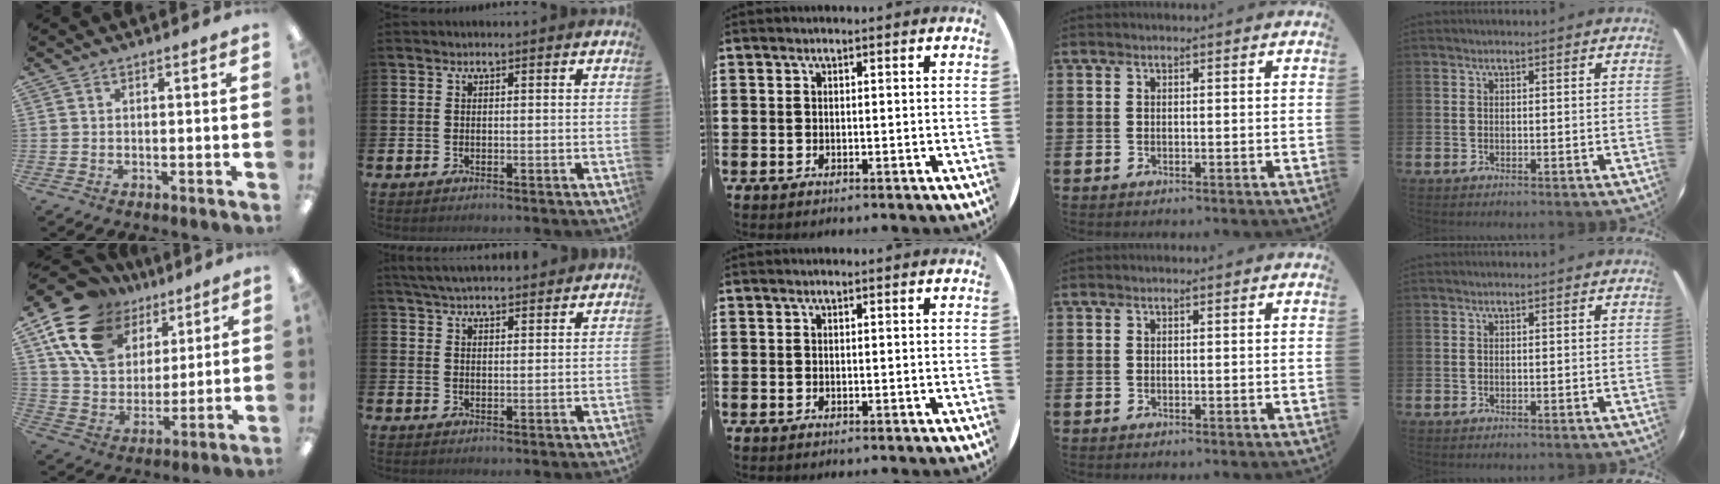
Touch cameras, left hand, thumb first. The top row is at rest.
{"thumb": {"total": 18.3, "force": [10.3, 12.3, 8.7], "torque": [-0.168, -0.039, 0.198]}, "index": {"total": 4.5, "force": [4.4, 0.6, 0.9], "torque": [-0.032, -0.011, 0.084]}}